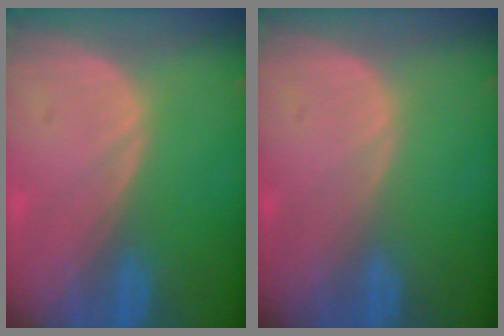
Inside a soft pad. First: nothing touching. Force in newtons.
{"total": 0.0}